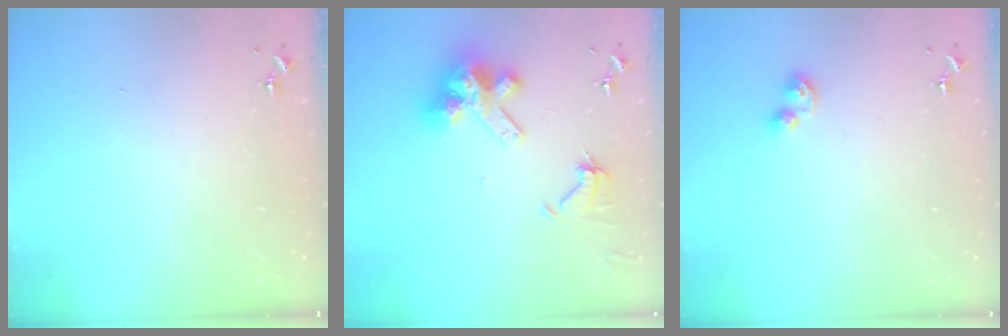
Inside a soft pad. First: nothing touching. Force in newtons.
{"total": 13.3, "press": 13.2, "slide": 1.5}
{"total": 4.6, "press": 4.5, "slide": 0.9}